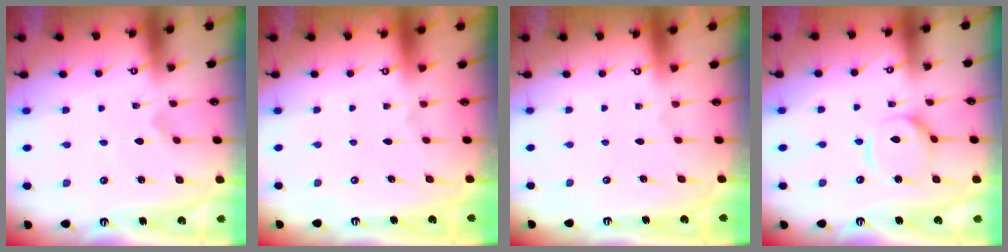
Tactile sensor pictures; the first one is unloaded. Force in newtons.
{"total": 0.0}
{"total": 0.0}
{"total": 7.5, "press": 7.5, "slide": 0.5}